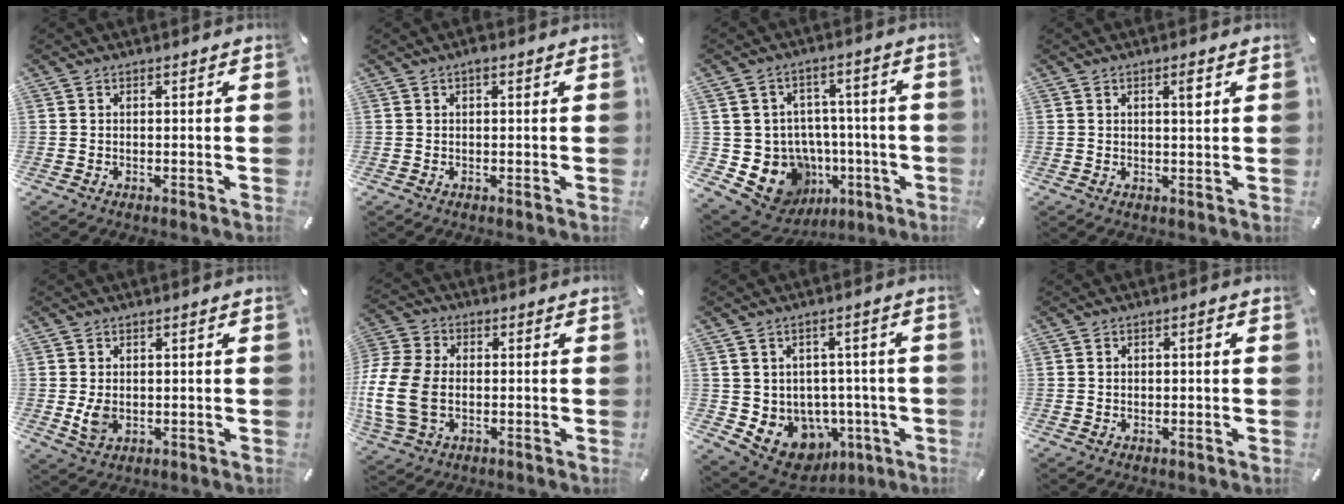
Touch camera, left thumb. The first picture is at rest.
{"total": 1.1, "force": [0.4, 0.3, 0.9], "torque": [-0.018, 0.004, 0.006]}
{"total": 12.6, "force": [-4.4, 11.0, 4.2], "torque": [-0.066, 0.008, -0.051]}
{"total": 2.8, "force": [1.0, 0.5, 2.5], "torque": [-0.044, -0.001, 0.014]}
{"total": 3.9, "force": [-0.1, 3.0, 2.6], "torque": [-0.059, -0.006, -0.006]}
{"total": 13.6, "force": [-2.0, 9.9, 9.0], "torque": [-0.206, 0.013, -0.033]}
{"total": 8.1, "force": [-1.8, 7.4, 2.6], "torque": [-0.043, -0.016, -0.016]}
{"total": 1.7, "force": [0.2, 0.8, 1.5], "torque": [-0.031, 0.006, 0.001]}